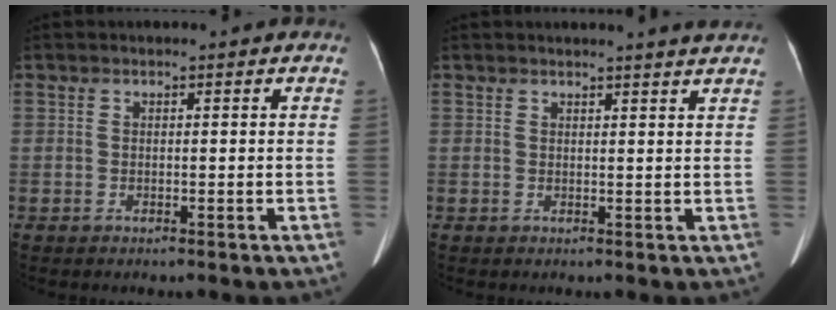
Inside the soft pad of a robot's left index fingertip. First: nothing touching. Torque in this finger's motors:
{"motor_torque": [-1.02, 0.65, -0.22, -0.01]}